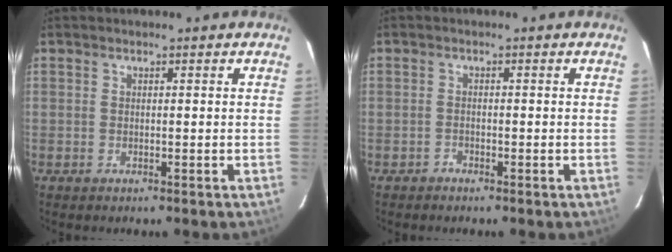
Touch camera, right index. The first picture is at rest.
{"total": 0.9, "force": [-0.8, 0.4, -0.1], "torque": [0.001, 0.005, -0.015]}